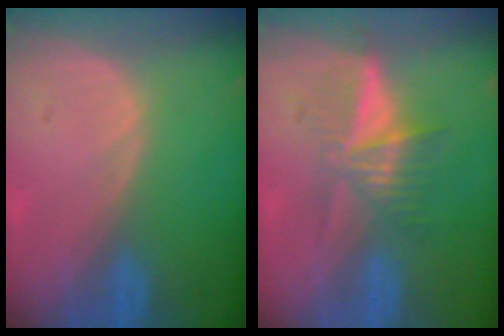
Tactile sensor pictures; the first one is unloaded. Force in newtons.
{"total": 6.3, "press": 5.4, "slide": 3.2}